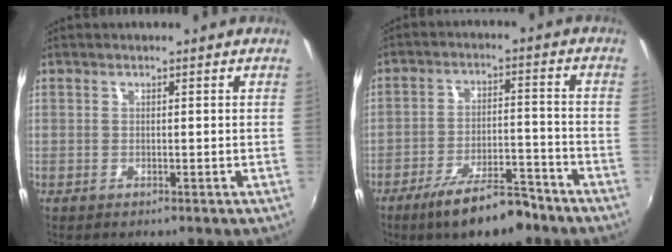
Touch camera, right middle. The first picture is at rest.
{"total": 11.5, "force": [-8.7, 3.1, 6.8], "torque": [-0.132, -0.006, -0.137]}